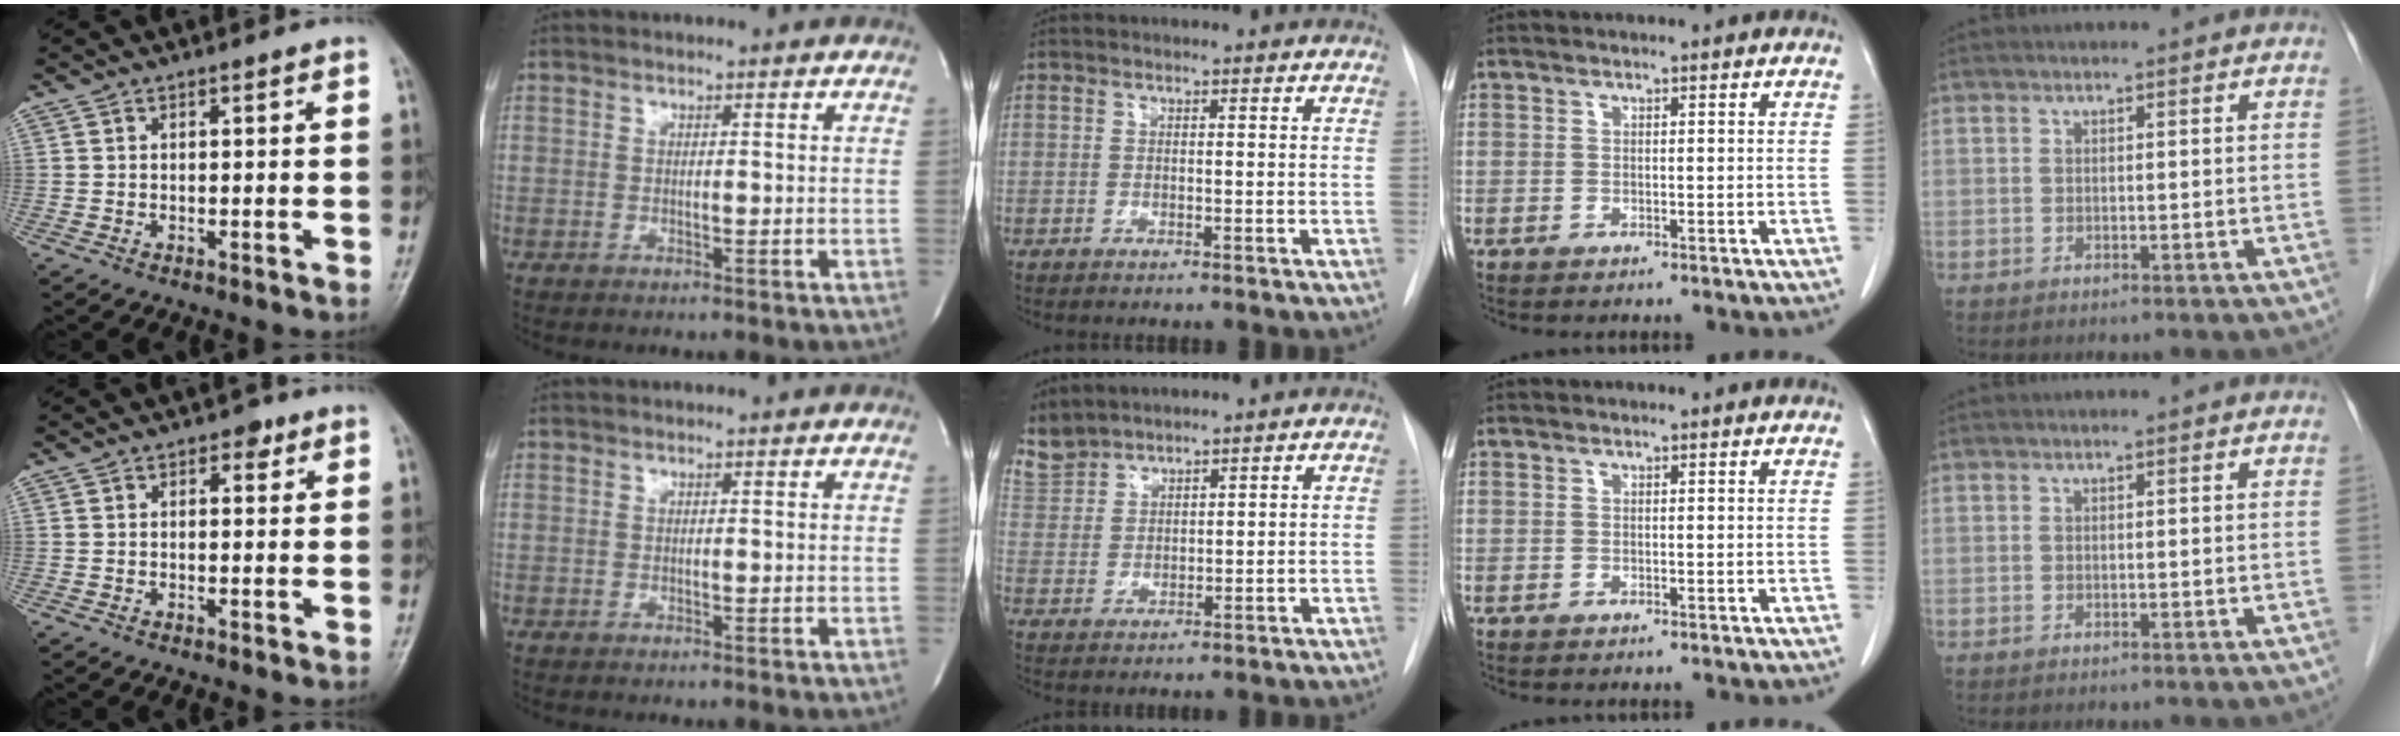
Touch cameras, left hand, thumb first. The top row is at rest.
{"thumb": {"total": 1.9, "force": [1.0, 1.3, 1.1], "torque": [0.000, -0.001, 0.009]}, "middle": {"total": 7.3, "force": [6.8, 2.3, 0.7], "torque": [-0.025, 0.011, 0.151]}}